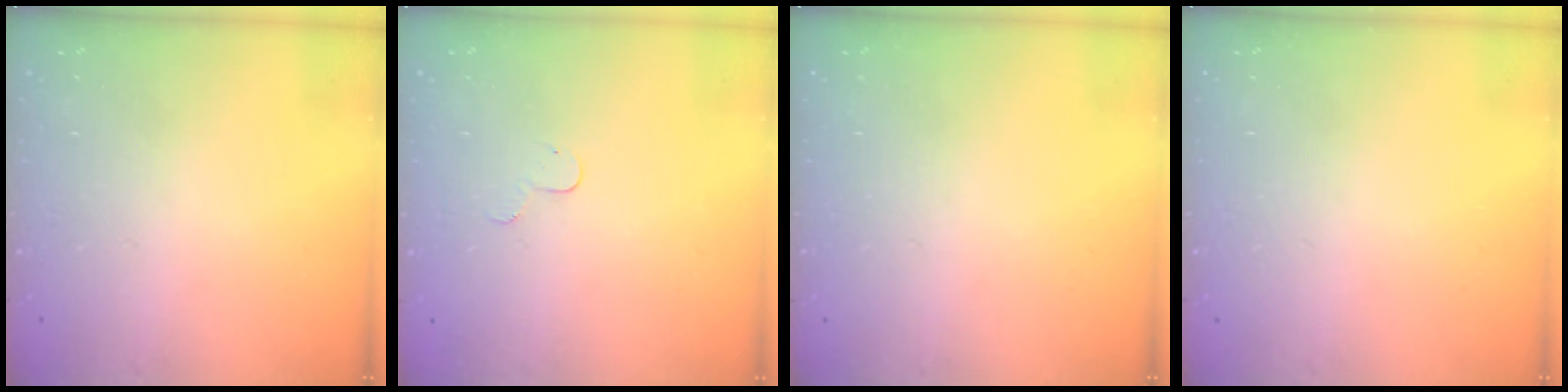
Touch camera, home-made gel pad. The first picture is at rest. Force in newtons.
{"total": 3.7, "press": 3.7, "slide": 0.4}
{"total": 0.0}
{"total": 0.0}